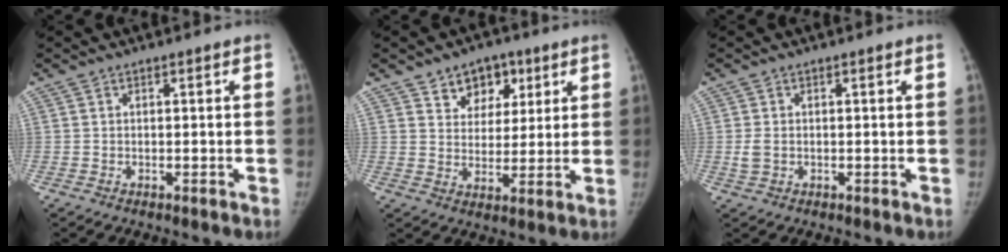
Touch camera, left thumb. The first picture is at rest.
{"total": 8.6, "force": [4.9, 6.4, 2.9], "torque": [-0.002, -0.019, 0.078]}
{"total": 2.2, "force": [-0.2, 1.6, 1.5], "torque": [-0.038, 0.000, -0.004]}